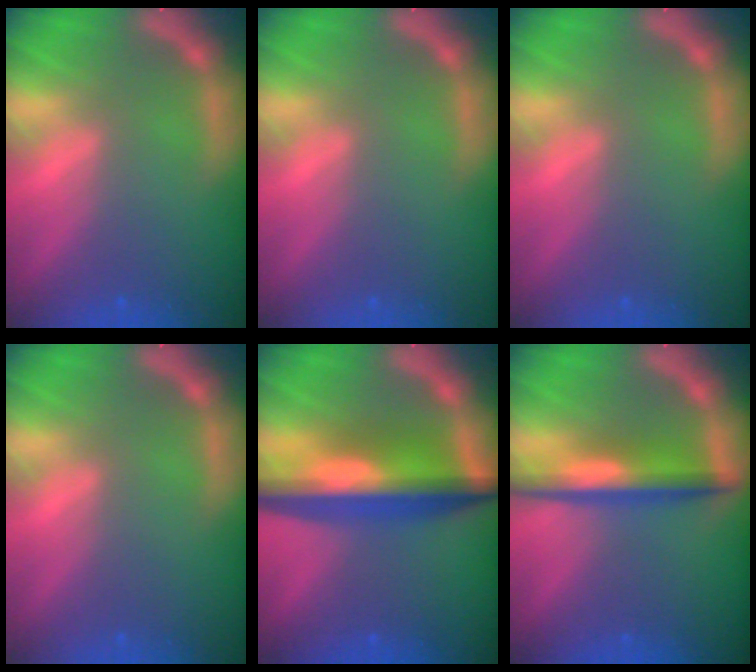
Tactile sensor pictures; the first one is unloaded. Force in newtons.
{"total": 0.0}
{"total": 0.0}
{"total": 0.0}
{"total": 9.1}
{"total": 5.0}